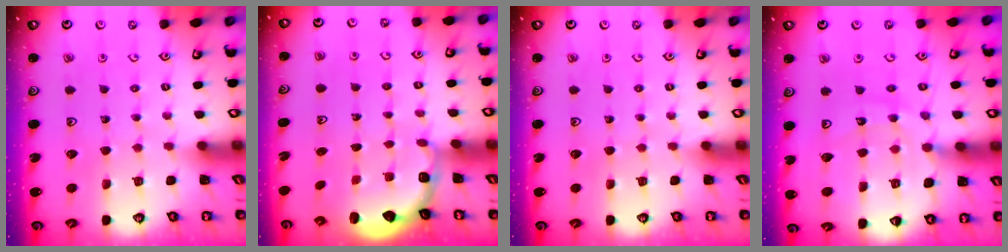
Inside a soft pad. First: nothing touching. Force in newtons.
{"total": 2.6, "press": 2.1, "slide": 1.5}
{"total": 0.0}
{"total": 12.6, "press": 12.5, "slide": 1.6}